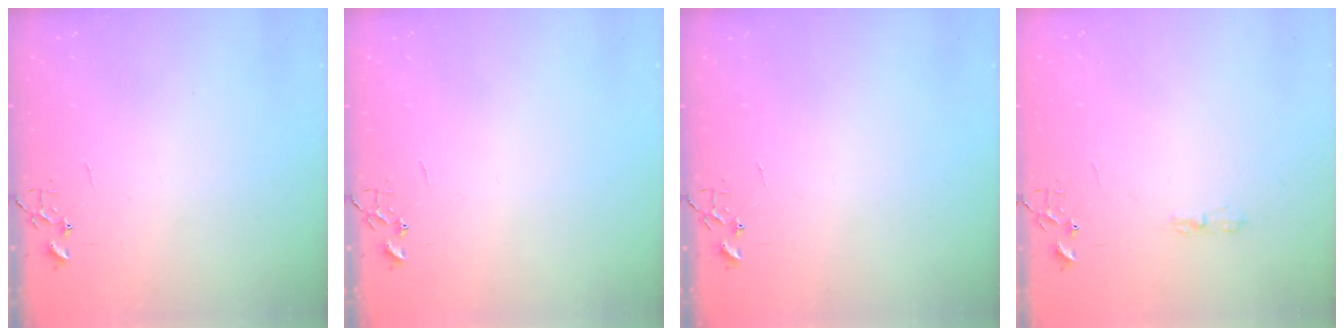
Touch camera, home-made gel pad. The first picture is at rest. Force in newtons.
{"total": 0.0}
{"total": 0.0}
{"total": 3.1, "press": 3.1, "slide": 0.6}